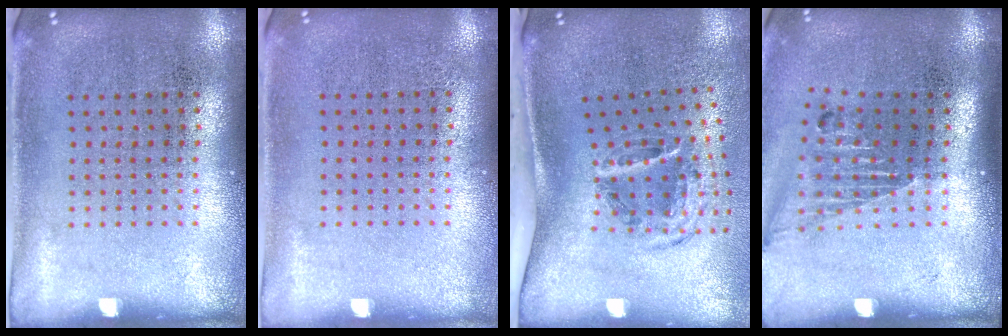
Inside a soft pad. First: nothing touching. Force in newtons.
{"total": 0.0}
{"total": 2.0, "press": 1.2, "slide": 1.6}
{"total": 1.5, "press": 1.2, "slide": 0.9}